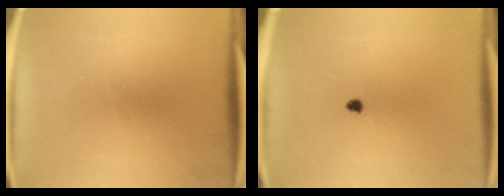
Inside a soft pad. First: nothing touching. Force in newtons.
{"total": 1.0}